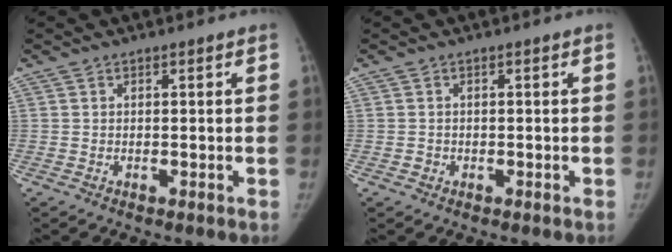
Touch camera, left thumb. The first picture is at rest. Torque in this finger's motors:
{"motor_torque": [-0.31, 0.28, 0.32, -0.30, 0.04]}